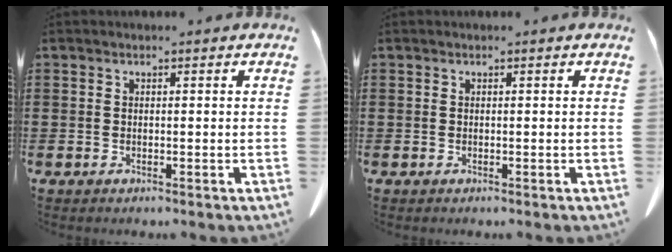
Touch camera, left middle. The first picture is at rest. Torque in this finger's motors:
{"motor_torque": [-0.01, 0.02, 0.00, 0.00]}